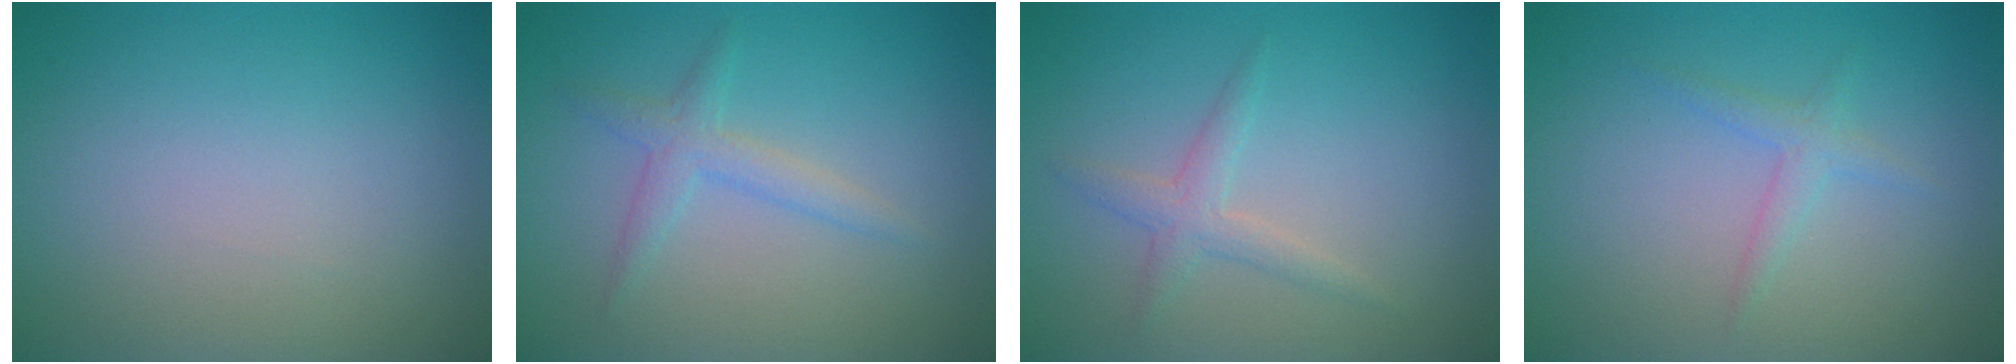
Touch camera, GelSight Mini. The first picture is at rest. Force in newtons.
{"total": 1.9, "press": 1.9, "slide": 0.1}
{"total": 1.8, "press": 1.8, "slide": 0.1}
{"total": 1.4, "press": 1.4, "slide": 0.0}